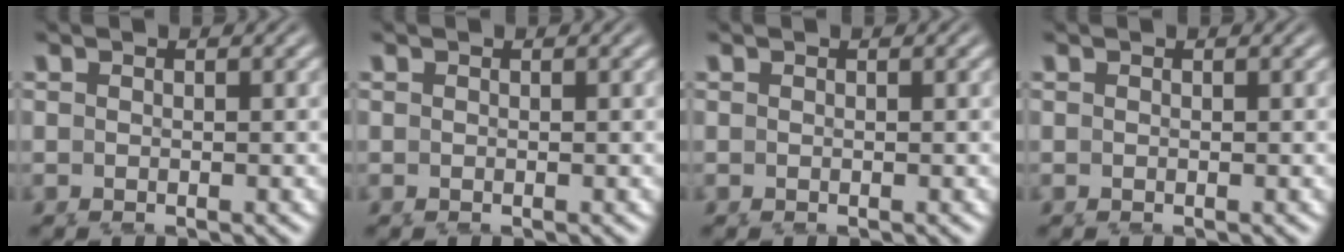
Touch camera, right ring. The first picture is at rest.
{"total": 0.0}
{"total": 0.0}
{"total": 0.0}